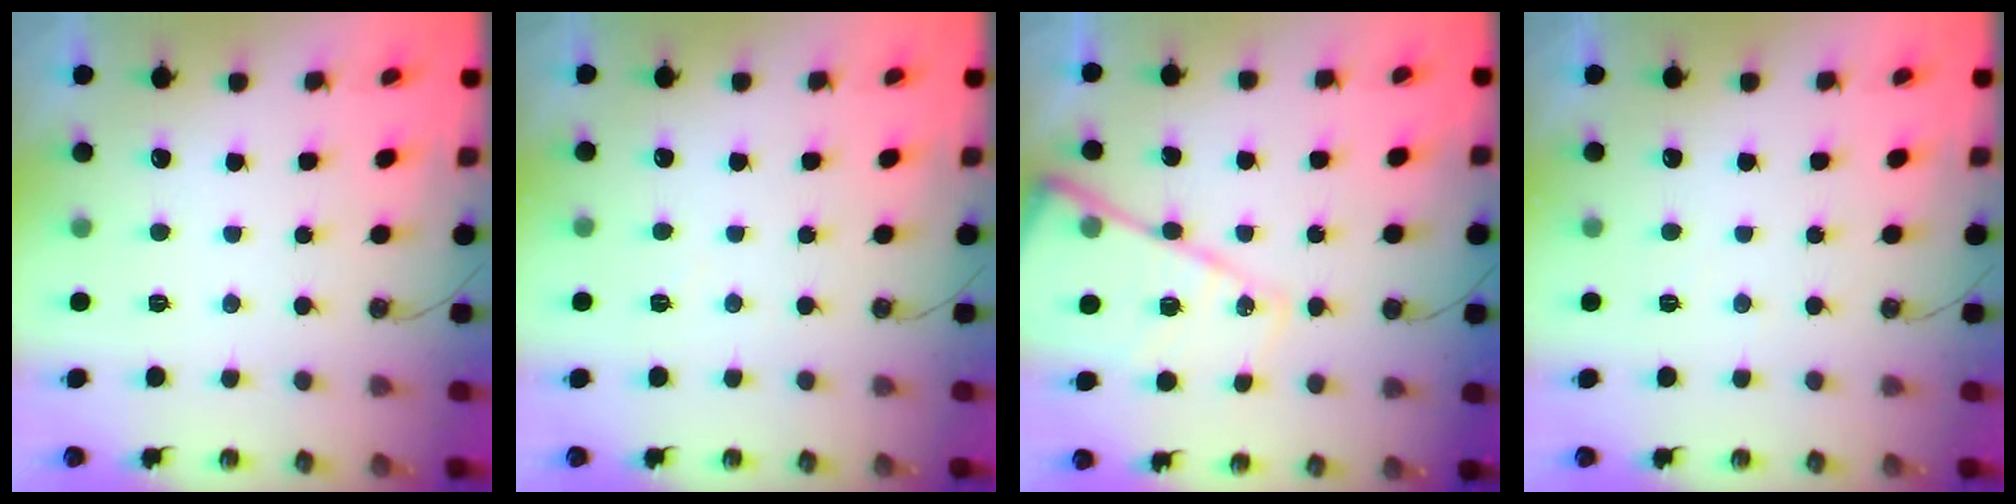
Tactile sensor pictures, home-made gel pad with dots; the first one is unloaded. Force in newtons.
{"total": 4.2, "press": 4.2, "slide": 0.7}
{"total": 19.3, "press": 19.2, "slide": 2.1}
{"total": 3.6, "press": 3.5, "slide": 0.6}